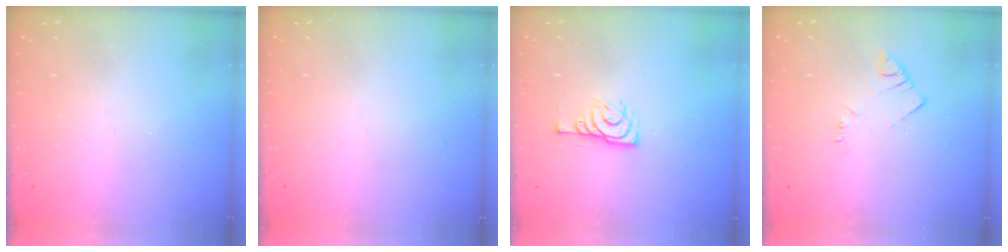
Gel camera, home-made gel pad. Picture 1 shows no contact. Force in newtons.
{"total": 0.0}
{"total": 7.7, "press": 7.7, "slide": 0.5}
{"total": 3.5, "press": 3.5, "slide": 0.5}